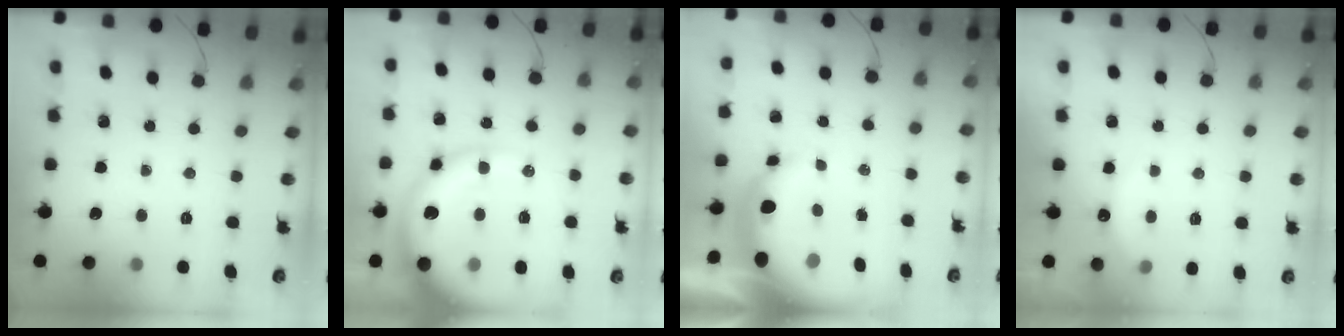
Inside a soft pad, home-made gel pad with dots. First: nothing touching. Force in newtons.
{"total": 17.5, "press": 17.1, "slide": 3.8}
{"total": 10.5, "press": 10.3, "slide": 2.0}
{"total": 5.4, "press": 5.3, "slide": 1.0}